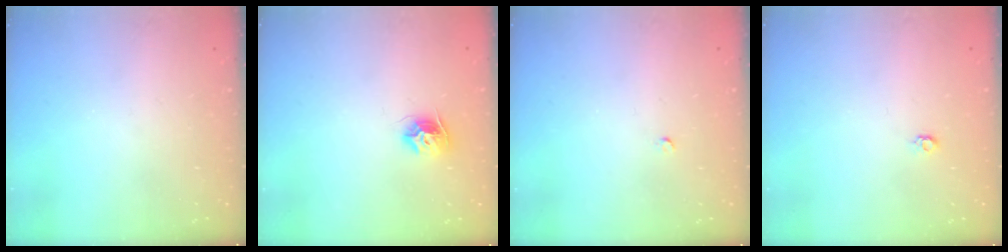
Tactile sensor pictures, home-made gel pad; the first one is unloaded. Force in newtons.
{"total": 8.7, "press": 8.6, "slide": 0.4}
{"total": 2.0, "press": 2.0, "slide": 0.3}
{"total": 4.0, "press": 4.0, "slide": 0.4}